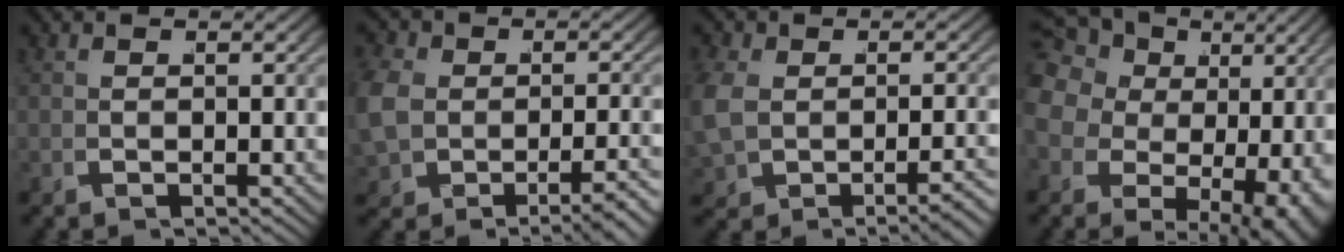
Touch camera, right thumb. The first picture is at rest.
{"total": 4.5, "force": [-1.7, 3.4, 2.5], "torque": [-0.064, -0.011, -0.023]}
{"total": 3.4, "force": [-1.3, 2.4, 2.0], "torque": [-0.054, -0.008, -0.013]}
{"total": 12.8, "force": [3.7, 9.3, 7.9], "torque": [-0.144, -0.013, 0.061]}